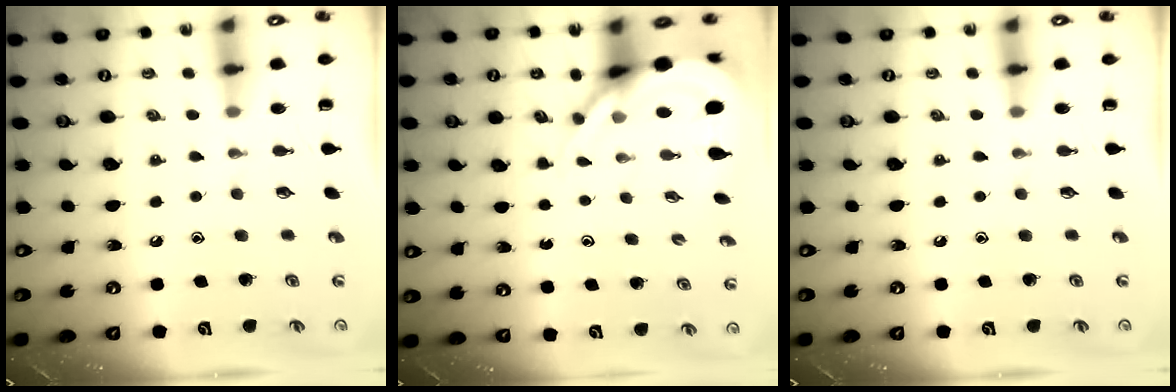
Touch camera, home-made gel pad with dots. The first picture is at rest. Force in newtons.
{"total": 8.5, "press": 8.4, "slide": 1.1}
{"total": 0.0}